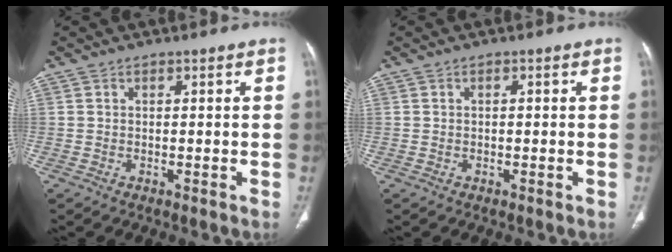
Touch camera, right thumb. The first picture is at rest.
{"total": 0.6, "force": [0.0, 0.3, 0.6], "torque": [-0.010, 0.002, 0.001]}